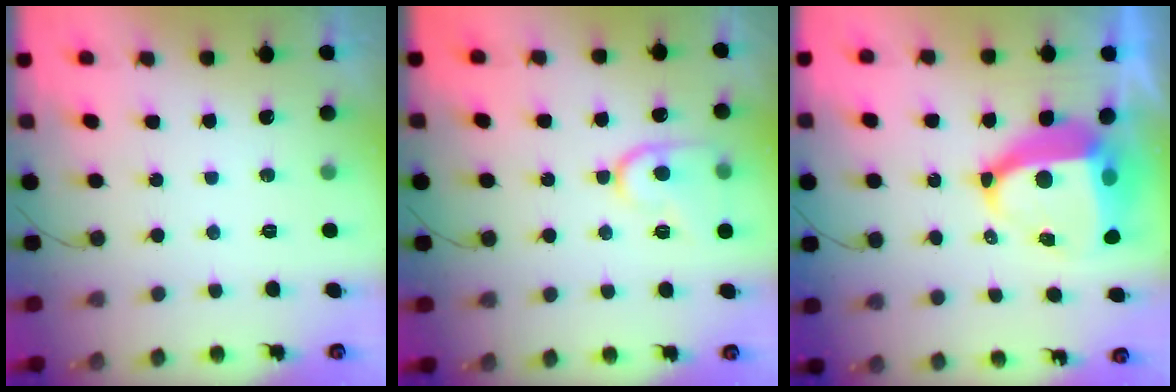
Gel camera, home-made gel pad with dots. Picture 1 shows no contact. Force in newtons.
{"total": 12.6, "press": 12.6, "slide": 1.2}
{"total": 13.4, "press": 13.2, "slide": 1.8}